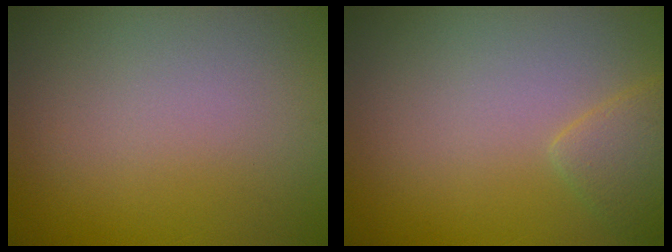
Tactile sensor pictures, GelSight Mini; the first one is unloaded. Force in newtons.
{"total": 2.1, "press": 2.1, "slide": 0.2}